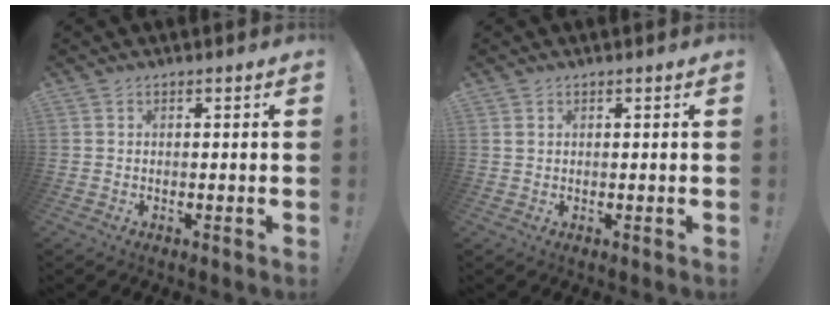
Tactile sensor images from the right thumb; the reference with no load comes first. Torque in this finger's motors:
{"motor_torque": [0.20, 1.10, 0.21, -0.02, 0.00]}